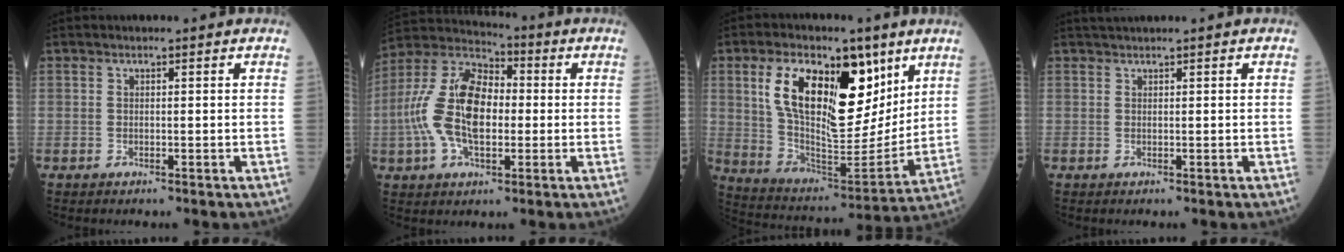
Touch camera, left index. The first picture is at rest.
{"total": 14.1, "force": [-0.6, 6.9, 12.3], "torque": [-0.272, 0.027, -0.013]}
{"total": 19.6, "force": [8.5, 8.4, 15.5], "torque": [-0.271, 0.013, 0.155]}
{"total": 1.4, "force": [1.2, -0.4, 0.4], "torque": [-0.008, 0.011, 0.030]}